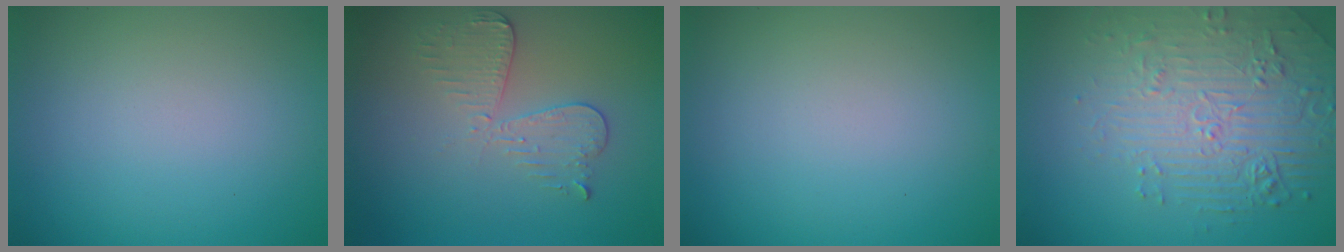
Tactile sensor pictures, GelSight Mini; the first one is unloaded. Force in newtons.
{"total": 3.0, "press": 2.7, "slide": 1.2}
{"total": 0.0}
{"total": 4.4, "press": 4.1, "slide": 1.7}